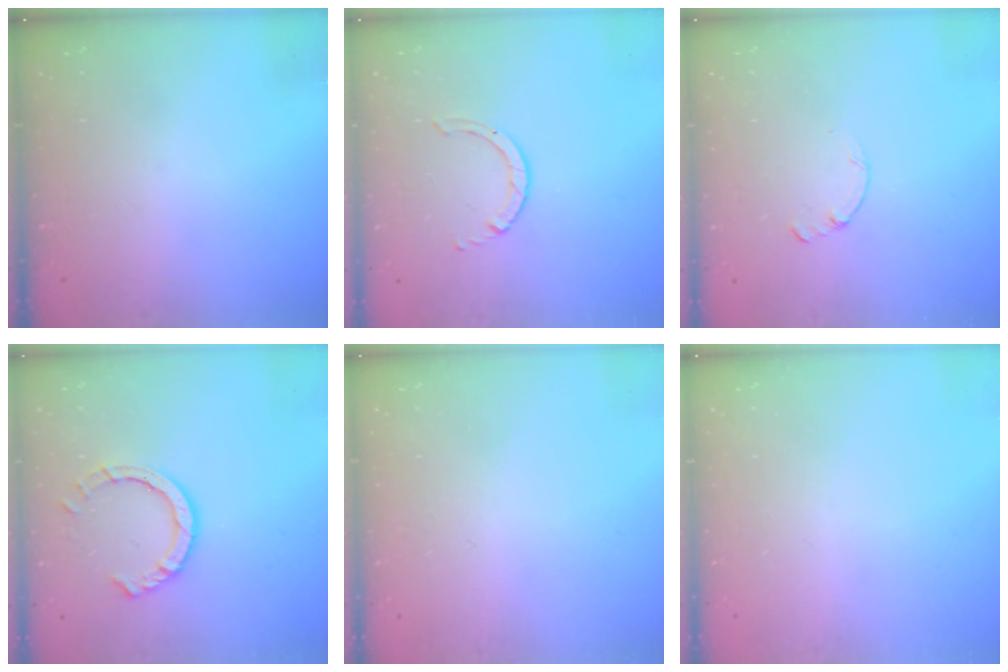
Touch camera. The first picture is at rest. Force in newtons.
{"total": 1.7, "press": 1.7, "slide": 0.1}
{"total": 0.0}
{"total": 8.0, "press": 7.9, "slide": 0.9}
{"total": 2.6, "press": 2.6, "slide": 0.2}
{"total": 0.0}